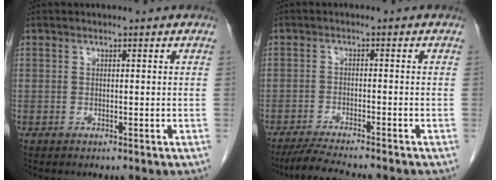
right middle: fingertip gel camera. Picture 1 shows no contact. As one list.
[{"total": 7.2, "force": [-6.5, 0.0, 3.2], "torque": [-0.056, -0.022, -0.107]}]